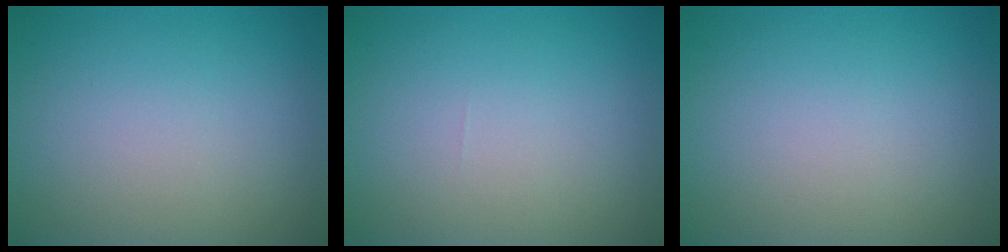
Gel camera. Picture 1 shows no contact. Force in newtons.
{"total": 0.0}
{"total": 0.0}